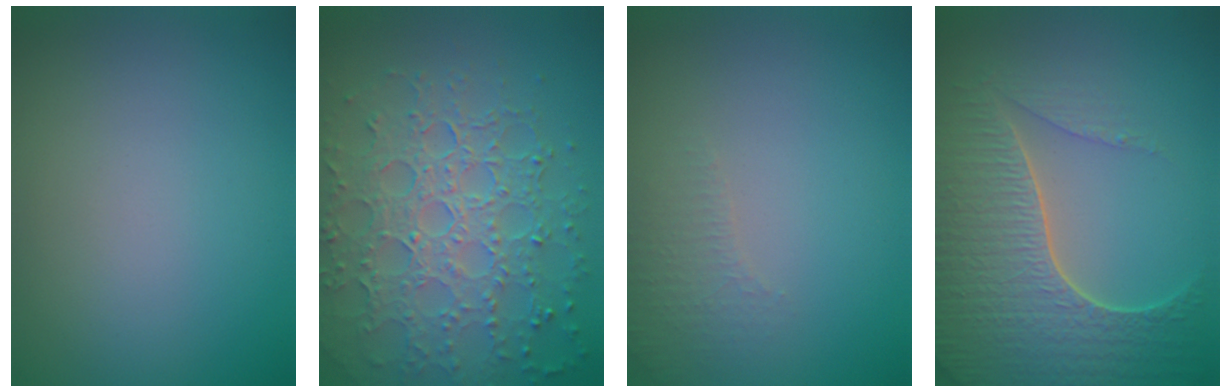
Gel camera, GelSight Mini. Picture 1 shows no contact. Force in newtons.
{"total": 7.7, "press": 5.4, "slide": 5.5}
{"total": 1.6, "press": 1.6, "slide": 0.4}
{"total": 7.3, "press": 5.3, "slide": 5.0}